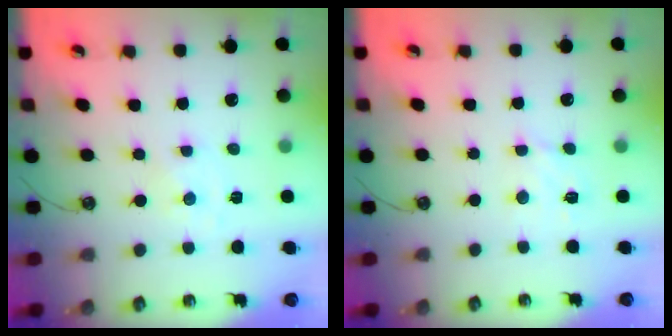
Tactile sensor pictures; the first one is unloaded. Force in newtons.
{"total": 5.3, "press": 5.2, "slide": 1.0}